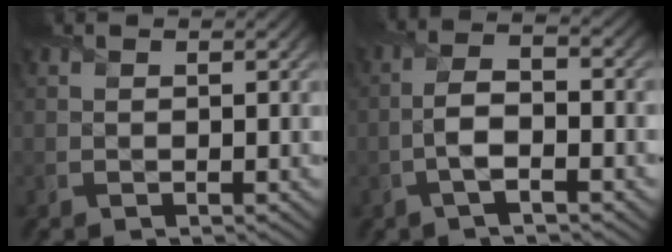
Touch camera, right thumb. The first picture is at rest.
{"total": 5.1, "force": [-1.9, 1.6, 4.5], "torque": [-0.097, 0.006, -0.043]}